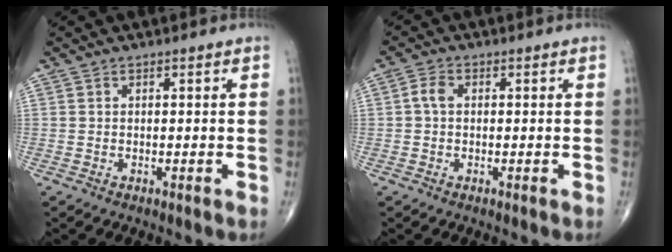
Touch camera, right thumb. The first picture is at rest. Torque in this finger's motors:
{"motor_torque": [-0.11, 0.10, -0.04, -0.16, 0.00]}